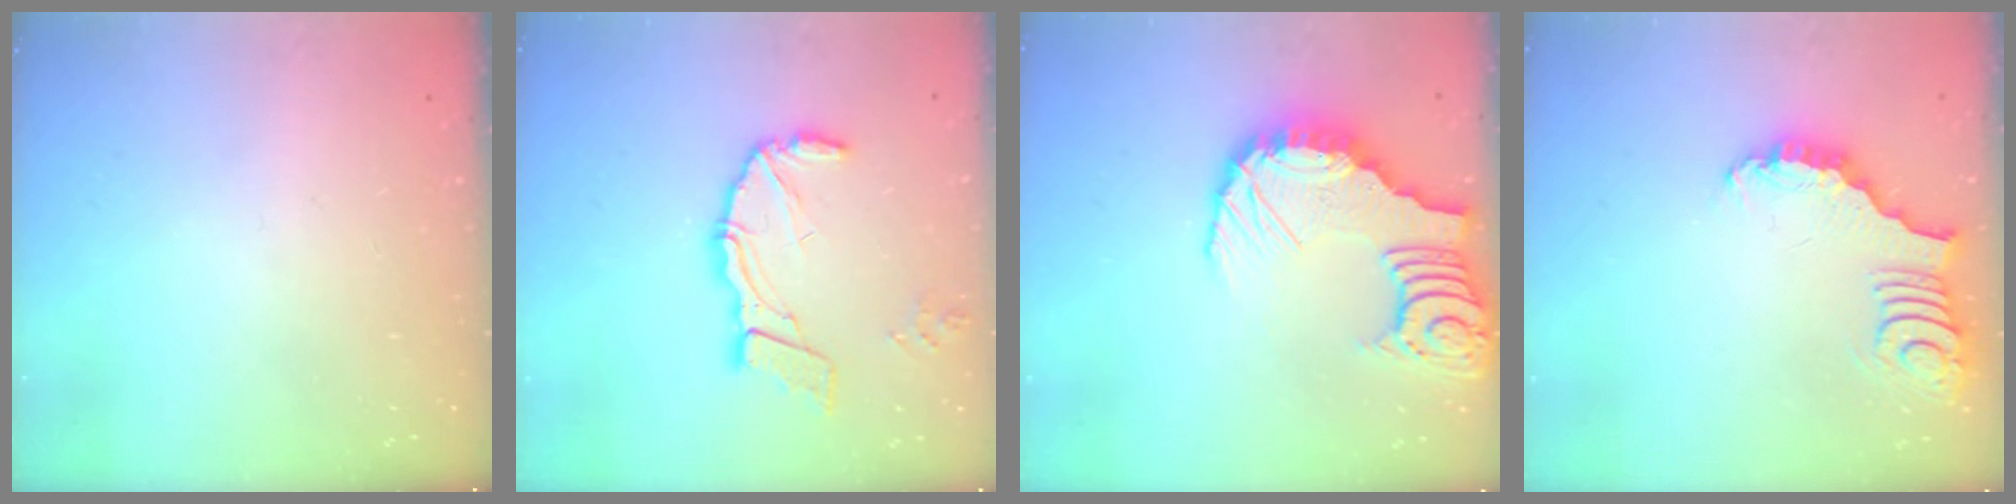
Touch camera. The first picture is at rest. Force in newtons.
{"total": 12.1, "press": 12.0, "slide": 1.3}
{"total": 13.9, "press": 13.8, "slide": 1.7}
{"total": 3.3, "press": 3.3, "slide": 0.6}